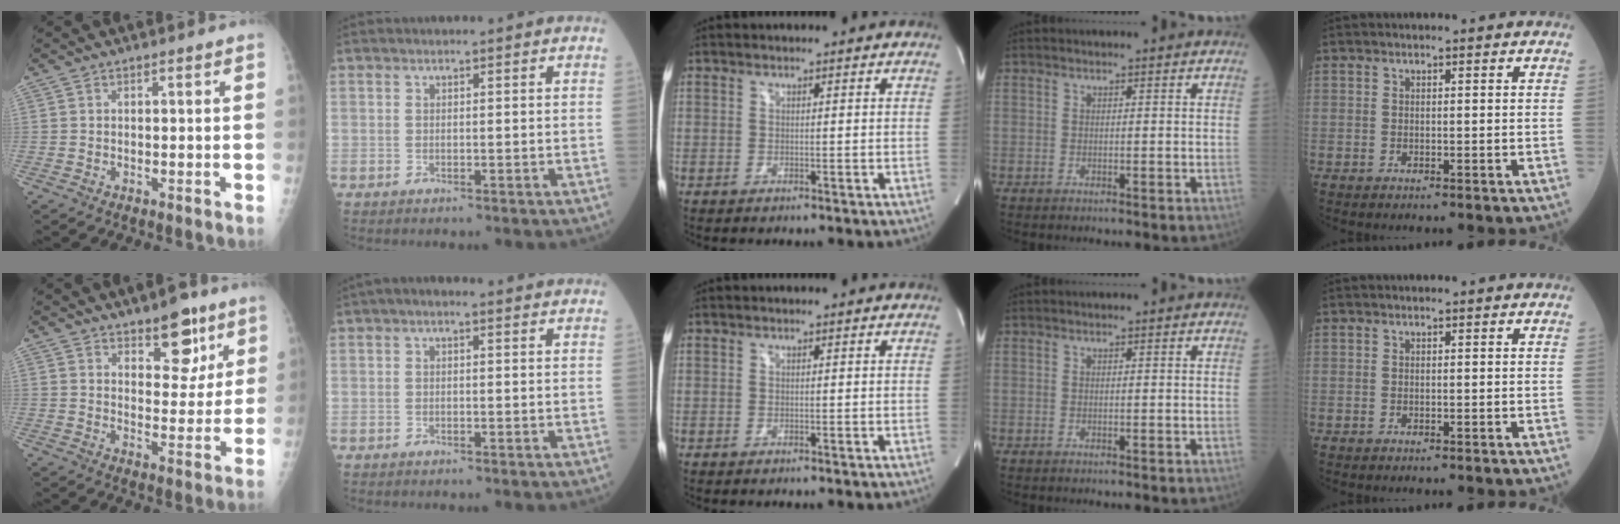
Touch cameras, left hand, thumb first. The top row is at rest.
{"thumb": {"total": 9.9, "force": [6.3, 4.8, 6.0], "torque": [-0.048, -0.037, 0.093]}, "index": {"total": 2.0, "force": [1.1, 0.8, 1.4], "torque": [-0.024, 0.018, 0.012]}}